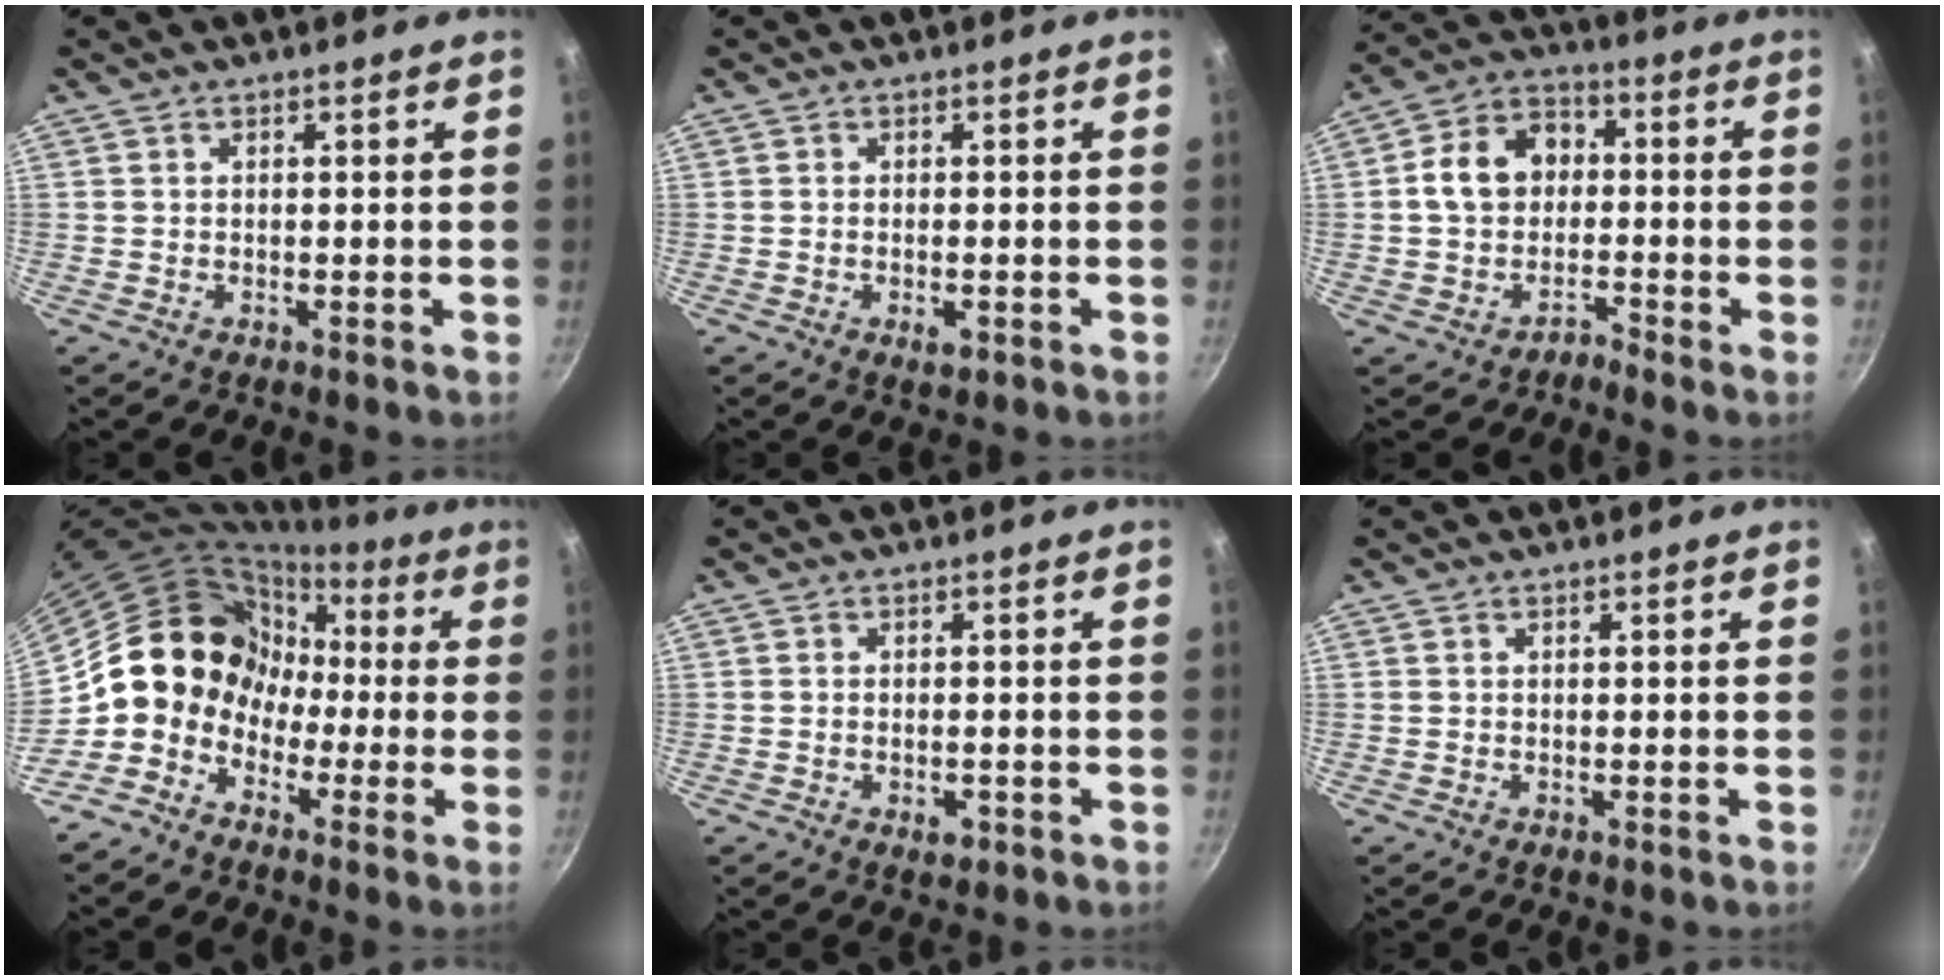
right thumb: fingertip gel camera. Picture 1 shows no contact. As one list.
[{"total": 2.1, "force": [-0.8, 0.9, 1.7], "torque": [-0.034, -0.001, -0.014]}, {"total": 9.0, "force": [-2.3, 7.2, 4.9], "torque": [-0.051, 0.047, -0.054]}, {"total": 11.3, "force": [-2.3, 10.0, 4.7], "torque": [-0.022, 0.049, -0.056]}, {"total": 2.4, "force": [-1.0, 1.2, 1.8], "torque": [-0.027, 0.004, -0.014]}, {"total": 0.0}]